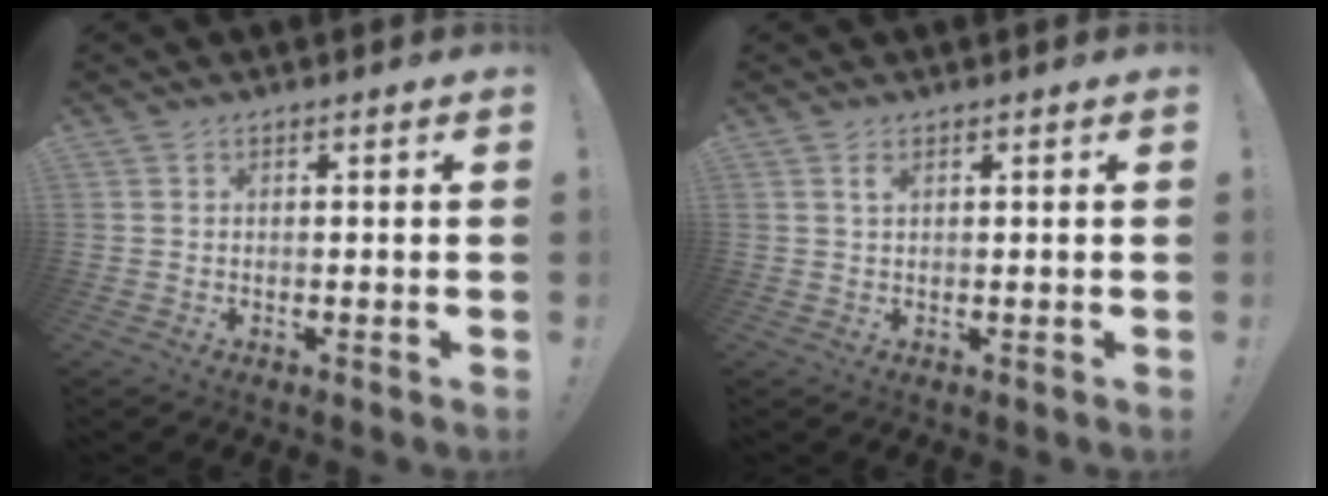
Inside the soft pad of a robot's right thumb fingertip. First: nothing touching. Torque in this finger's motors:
{"motor_torque": [-0.05, -0.09, 0.41, -0.17, -0.09]}